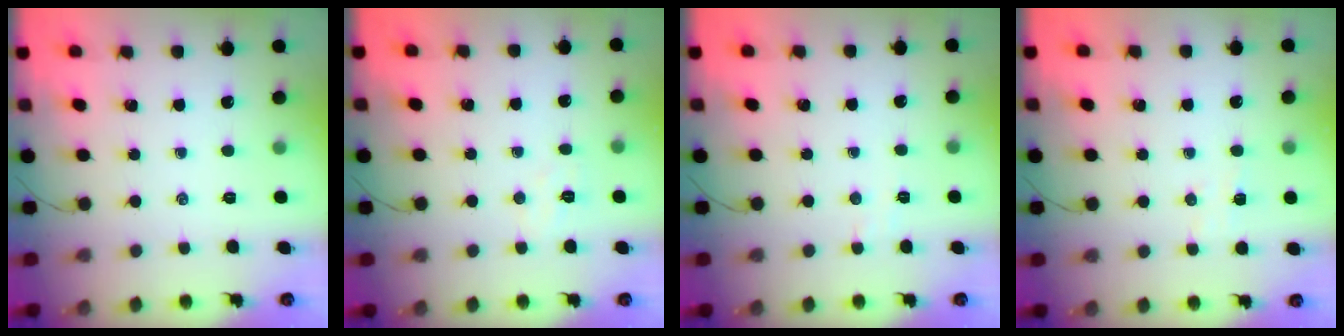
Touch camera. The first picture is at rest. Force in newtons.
{"total": 3.6, "press": 3.5, "slide": 0.8}
{"total": 3.3, "press": 3.2, "slide": 0.9}
{"total": 3.4, "press": 3.3, "slide": 0.9}